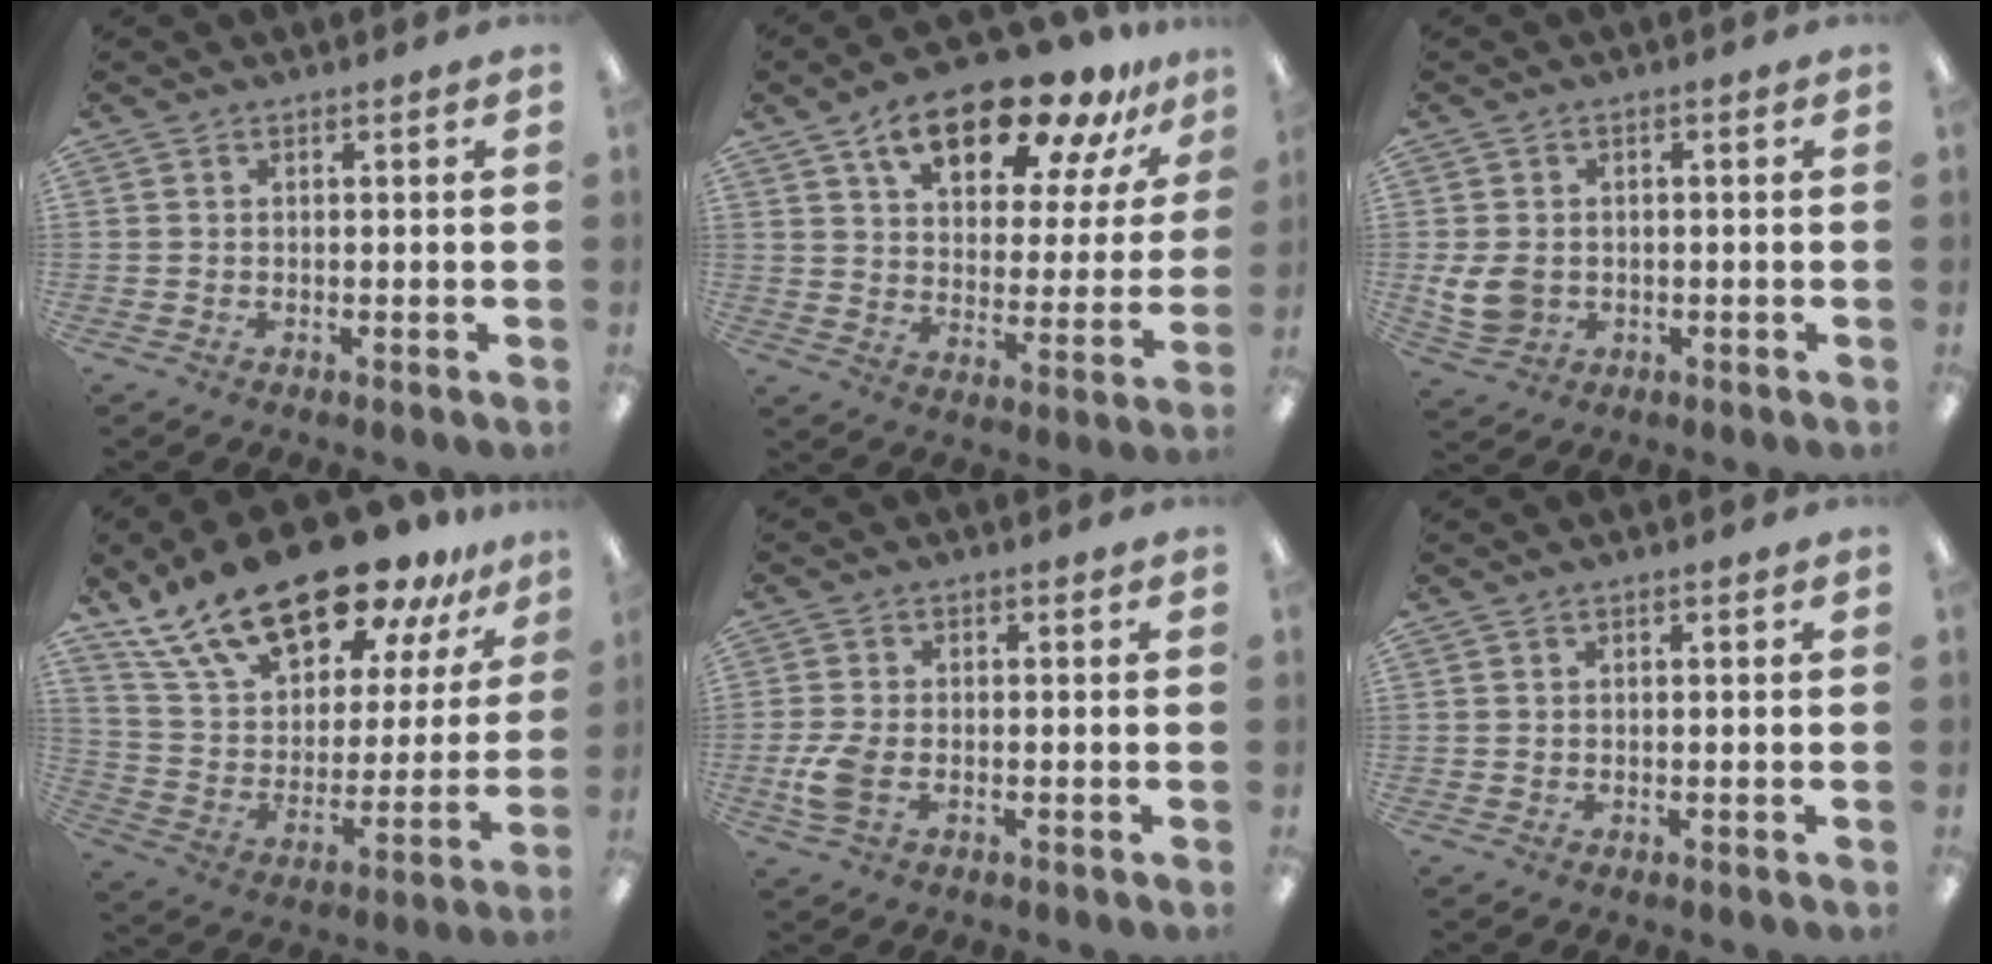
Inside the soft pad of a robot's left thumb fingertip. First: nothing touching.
{"total": 19.4, "force": [13.4, 8.3, 11.4], "torque": [-0.173, -0.073, 0.223]}
{"total": 6.3, "force": [-0.6, 5.0, 3.8], "torque": [-0.093, 0.004, -0.010]}
{"total": 25.4, "force": [18.7, 10.3, 13.7], "torque": [-0.243, -0.119, 0.325]}
{"total": 6.0, "force": [-1.6, 3.4, 4.6], "torque": [-0.105, -0.001, -0.032]}
{"total": 0.0}